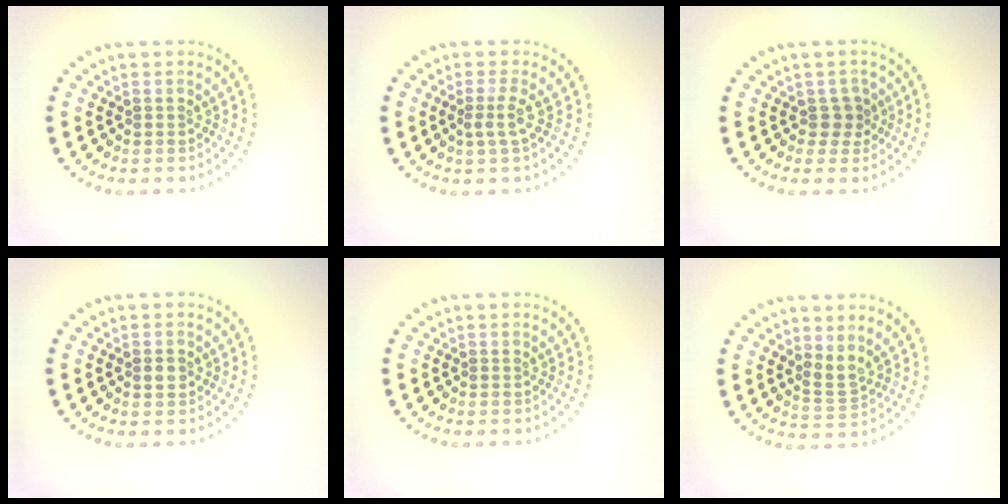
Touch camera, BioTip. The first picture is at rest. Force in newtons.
{"total": 1.7, "press": 1.1, "slide": 1.3}
{"total": 1.6, "press": 1.3, "slide": 0.9}
{"total": 1.0, "press": 0.9, "slide": 0.3}
{"total": 0.0}
{"total": 2.0, "press": 1.4, "slide": 1.4}